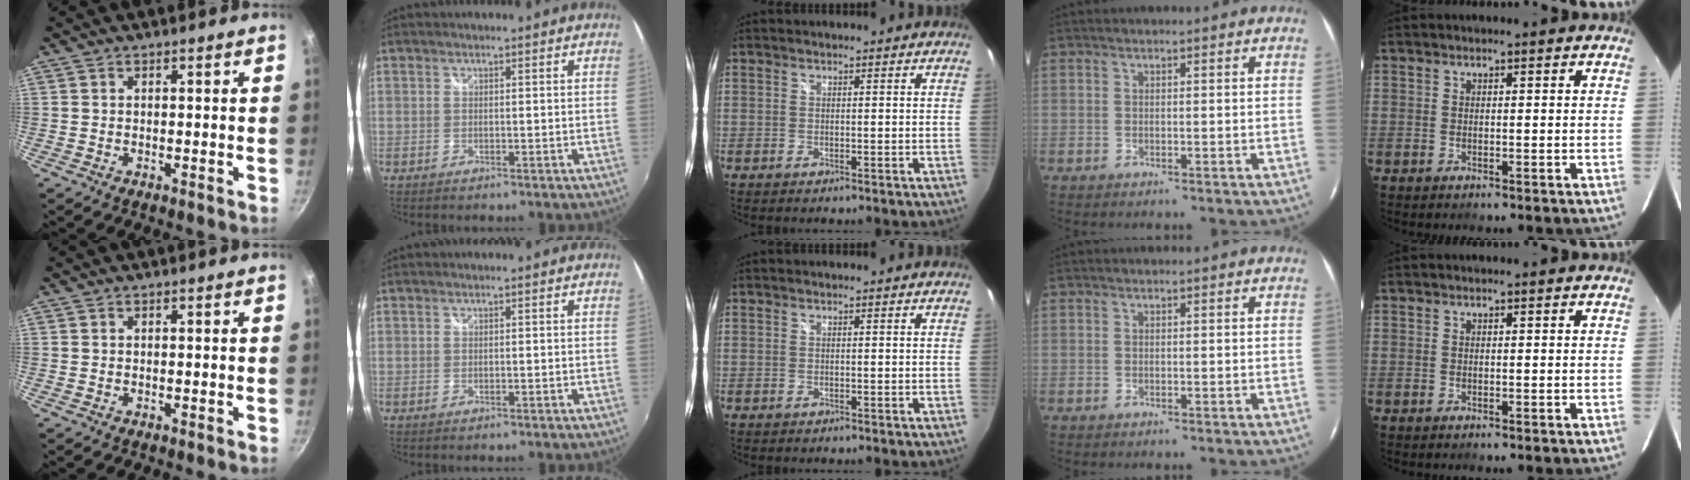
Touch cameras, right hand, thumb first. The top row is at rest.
{}